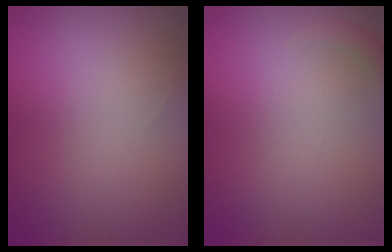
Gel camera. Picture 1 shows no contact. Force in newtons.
{"total": 1.0, "press": 1.0, "slide": 0.2}